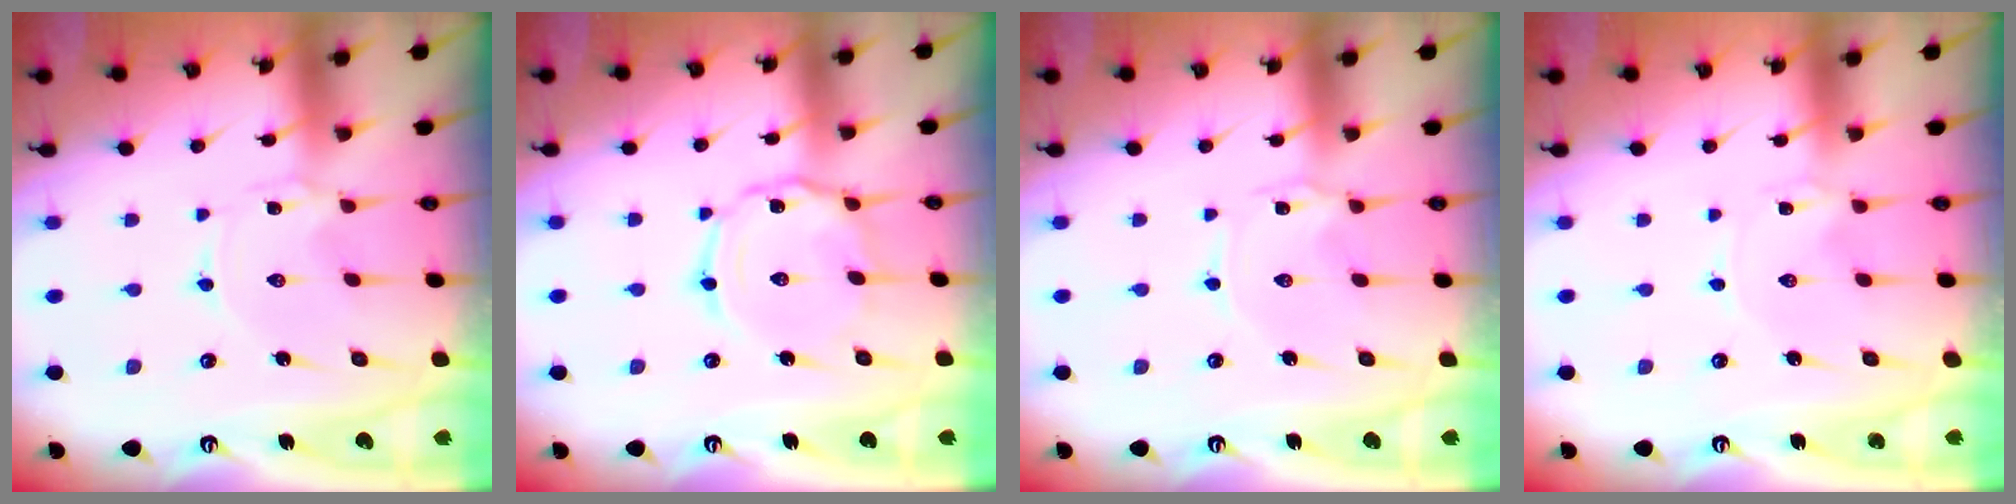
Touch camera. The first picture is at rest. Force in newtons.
{"total": 8.0, "press": 8.0, "slide": 0.5}
{"total": 1.3, "press": 1.2, "slide": 0.2}
{"total": 0.0}